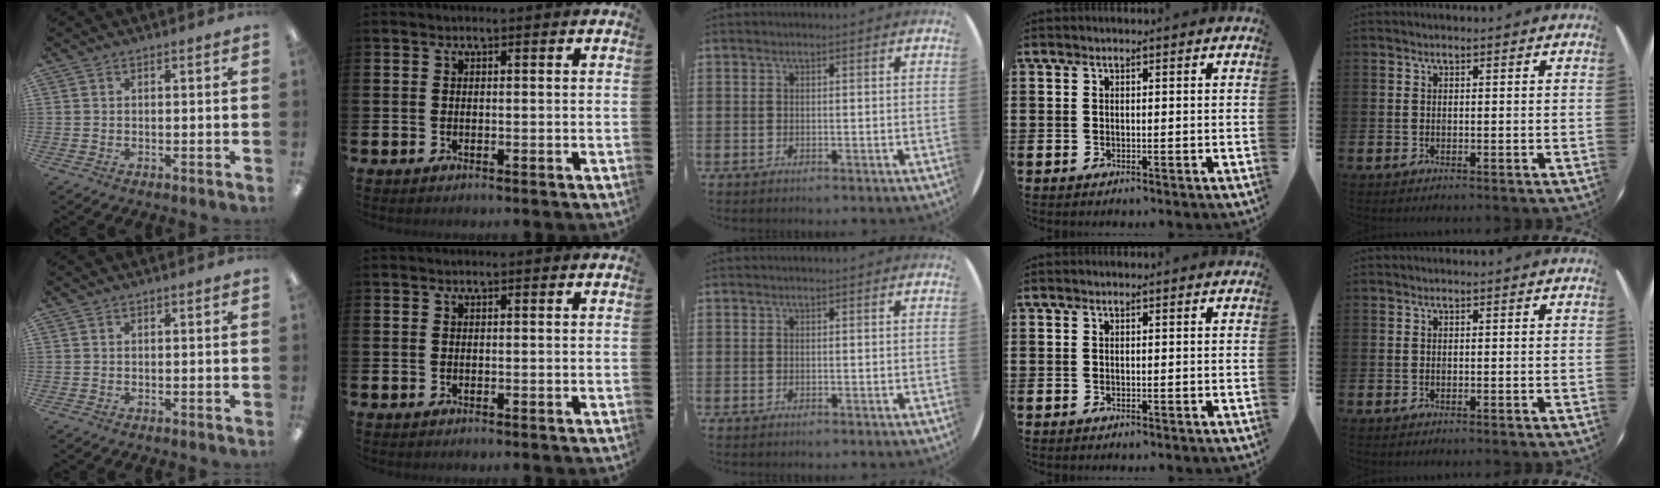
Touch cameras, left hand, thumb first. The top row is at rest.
{}